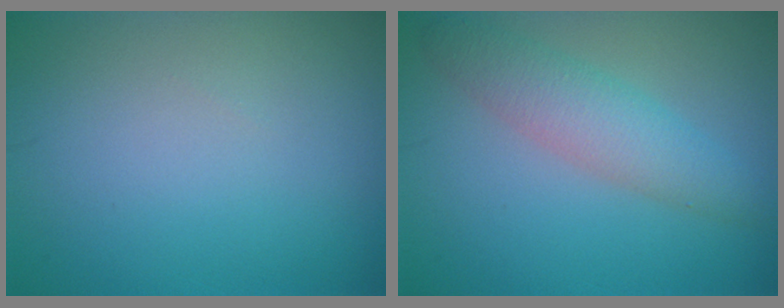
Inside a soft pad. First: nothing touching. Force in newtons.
{"total": 3.9, "press": 3.9, "slide": 0.1}